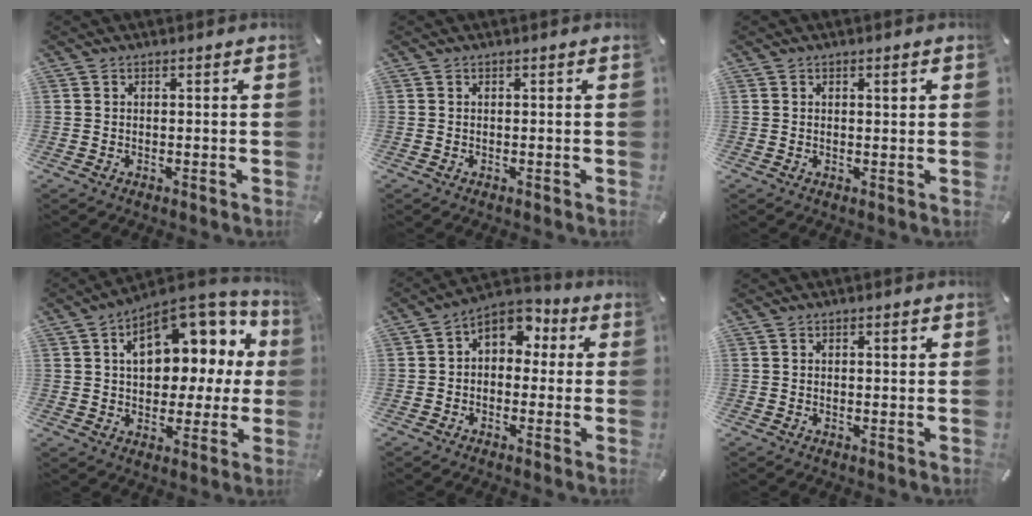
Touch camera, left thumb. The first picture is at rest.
{"total": 0.0}
{"total": 1.2, "force": [0.6, 0.5, 0.9], "torque": [-0.004, -0.003, 0.006]}
{"total": 15.2, "force": [5.8, 9.5, 10.4], "torque": [-0.137, -0.040, 0.102]}
{"total": 6.9, "force": [1.9, 5.4, 3.7], "torque": [-0.054, -0.004, 0.031]}
{"total": 1.1, "force": [0.5, 0.5, 0.8], "torque": [-0.010, 0.001, 0.006]}